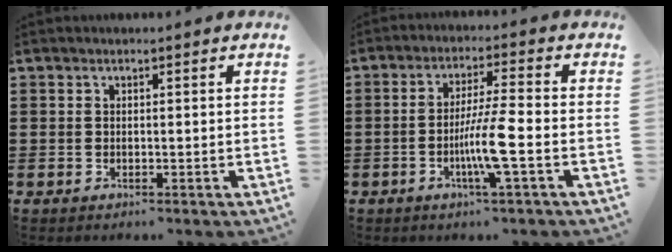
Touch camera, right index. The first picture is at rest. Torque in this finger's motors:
{"motor_torque": [2.14, 0.00, 0.28, 0.12]}